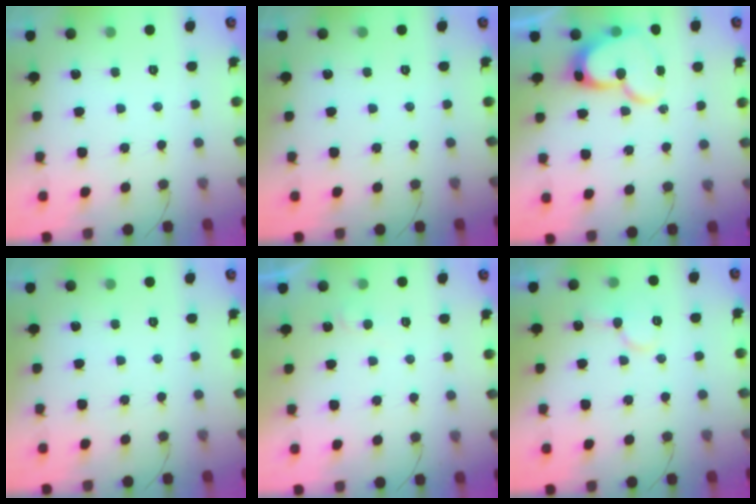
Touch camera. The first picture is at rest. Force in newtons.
{"total": 0.0}
{"total": 16.2, "press": 16.1, "slide": 1.4}
{"total": 0.0}
{"total": 3.4, "press": 3.4, "slide": 0.3}
{"total": 9.2, "press": 9.1, "slide": 1.4}